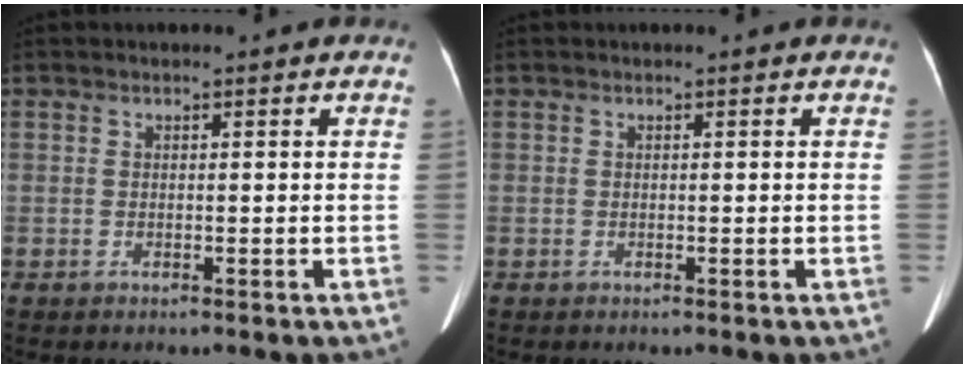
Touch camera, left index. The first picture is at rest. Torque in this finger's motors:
{"motor_torque": [-0.02, -0.09, 0.08, 0.01]}